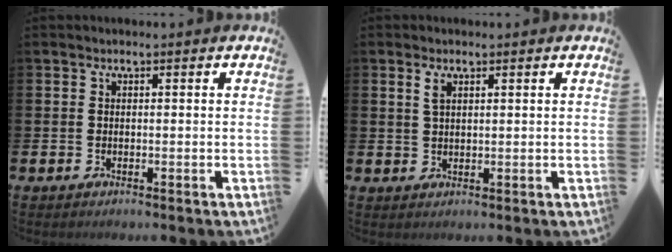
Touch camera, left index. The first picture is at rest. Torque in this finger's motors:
{"motor_torque": [0.29, -0.25, 0.19, 0.07]}